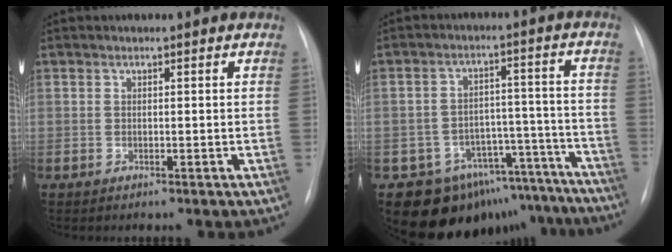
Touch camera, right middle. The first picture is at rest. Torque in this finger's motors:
{"motor_torque": [1.01, -1.13, 0.40, 0.07]}